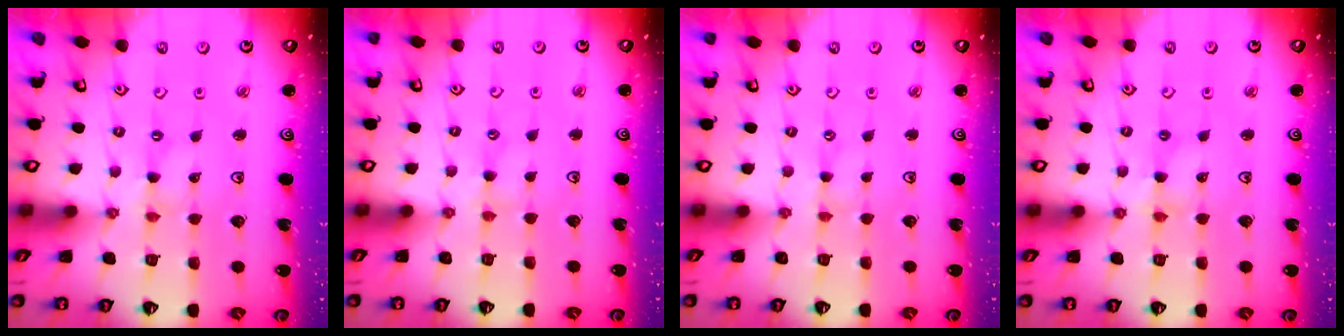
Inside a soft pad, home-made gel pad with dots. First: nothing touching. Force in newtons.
{"total": 1.7, "press": 1.6, "slide": 0.3}
{"total": 0.0}
{"total": 3.1, "press": 3.1, "slide": 0.2}